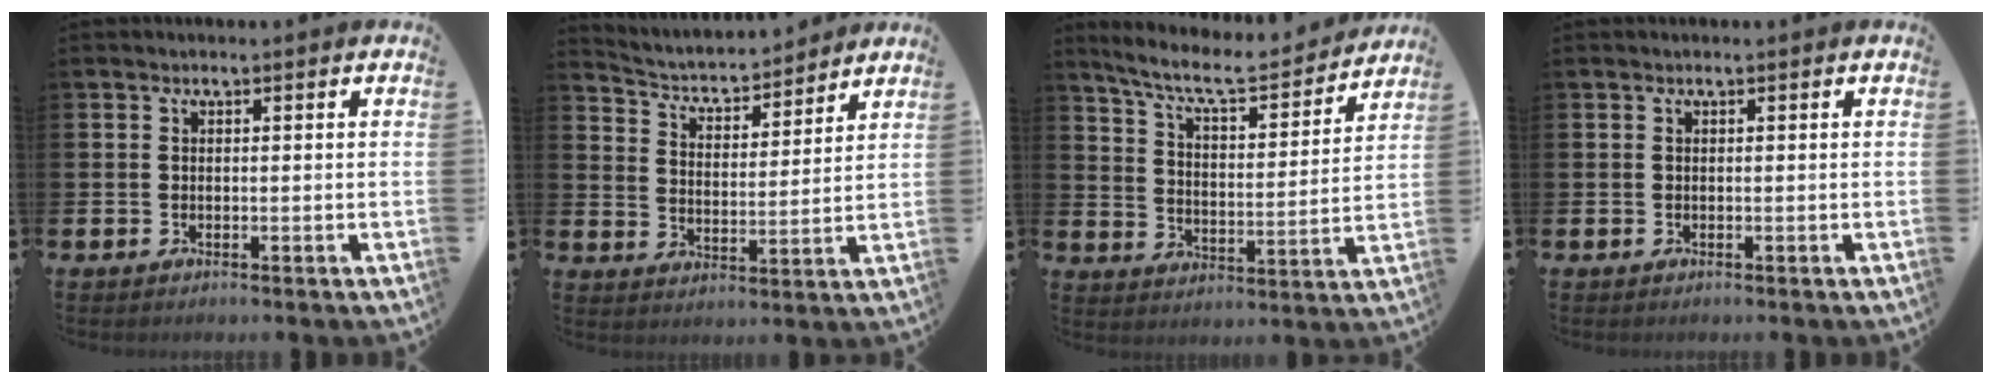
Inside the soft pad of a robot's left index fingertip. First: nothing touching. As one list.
[{"total": 4.5, "force": [4.3, 1.2, 0.9], "torque": [-0.046, -0.034, 0.069]}, {"total": 8.3, "force": [7.5, 1.5, 3.2], "torque": [-0.090, -0.051, 0.126]}, {"total": 0.0}]